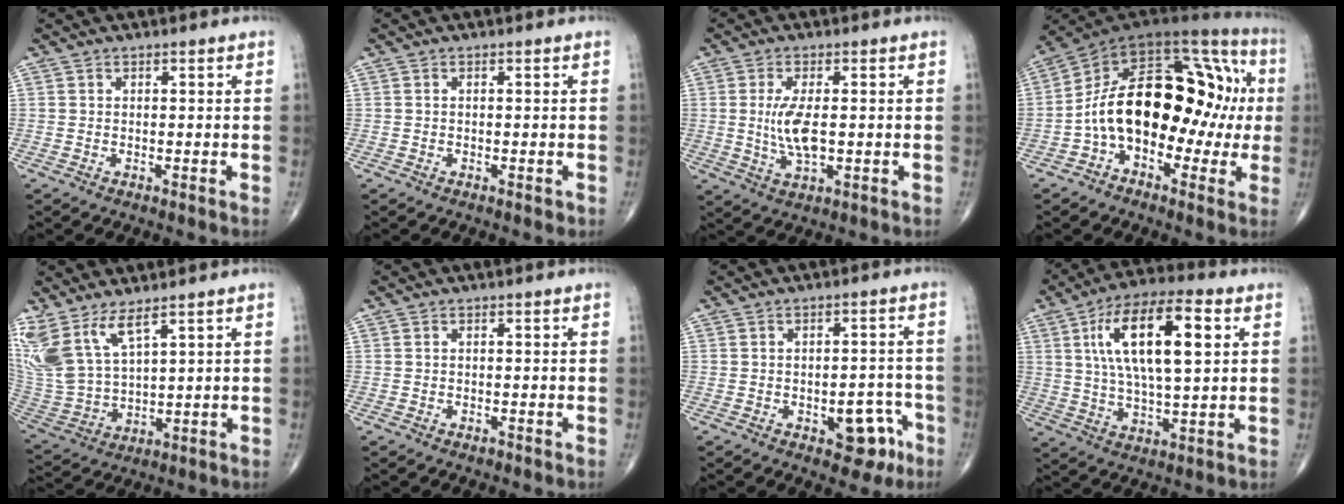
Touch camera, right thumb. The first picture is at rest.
{"total": 0.7, "force": [-0.2, 0.4, 0.5], "torque": [-0.008, 0.000, -0.004]}
{"total": 6.8, "force": [0.1, 2.7, 6.3], "torque": [-0.131, -0.013, 0.004]}
{"total": 23.5, "force": [-1.5, 14.1, 18.8], "torque": [-0.265, 0.070, -0.029]}
{"total": 12.4, "force": [7.8, 4.3, 8.7], "torque": [-0.197, -0.036, 0.178]}
{"total": 0.7, "force": [-0.5, 0.4, 0.4], "torque": [-0.004, 0.001, -0.009]}
{"total": 7.8, "force": [-3.6, 4.1, 5.6], "torque": [-0.041, 0.031, -0.039]}
{"total": 17.7, "force": [4.9, 6.4, 15.7], "torque": [-0.273, 0.005, 0.081]}